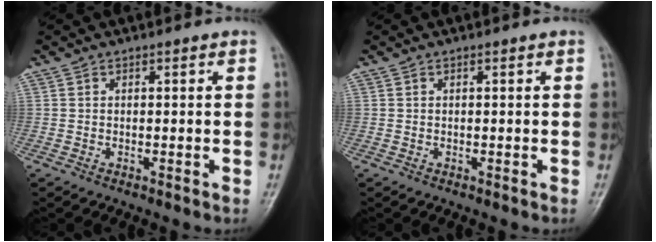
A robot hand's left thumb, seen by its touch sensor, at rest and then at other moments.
{"total": 0.0}